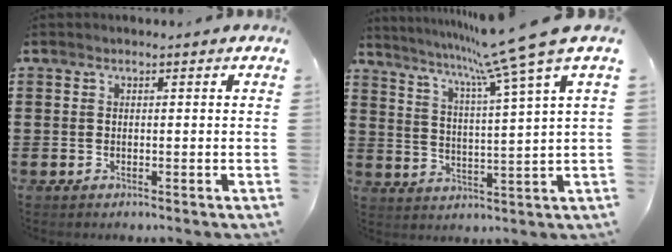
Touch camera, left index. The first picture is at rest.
{"total": 10.0, "force": [7.9, -1.8, 5.8], "torque": [-0.133, -0.048, 0.122]}